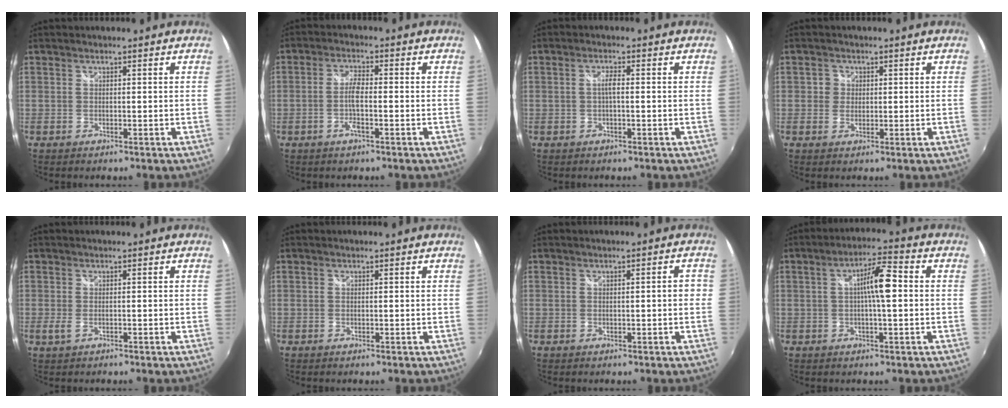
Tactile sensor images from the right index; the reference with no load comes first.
{"total": 3.8, "force": [-1.4, 0.5, 3.5], "torque": [-0.074, 0.001, -0.027]}
{"total": 1.8, "force": [-0.2, 0.2, 1.8], "torque": [-0.034, 0.004, -0.005]}
{"total": 2.2, "force": [0.2, 2.2, 0.1], "torque": [0.001, 0.002, -0.001]}
{"total": 1.6, "force": [-0.7, 0.6, 1.3], "torque": [-0.028, -0.005, -0.011]}
{"total": 0.0}
{"total": 2.0, "force": [-0.1, 0.5, 1.9], "torque": [-0.023, 0.005, -0.001]}
{"total": 7.0, "force": [0.3, 1.0, 6.9], "torque": [-0.115, 0.013, 0.006]}